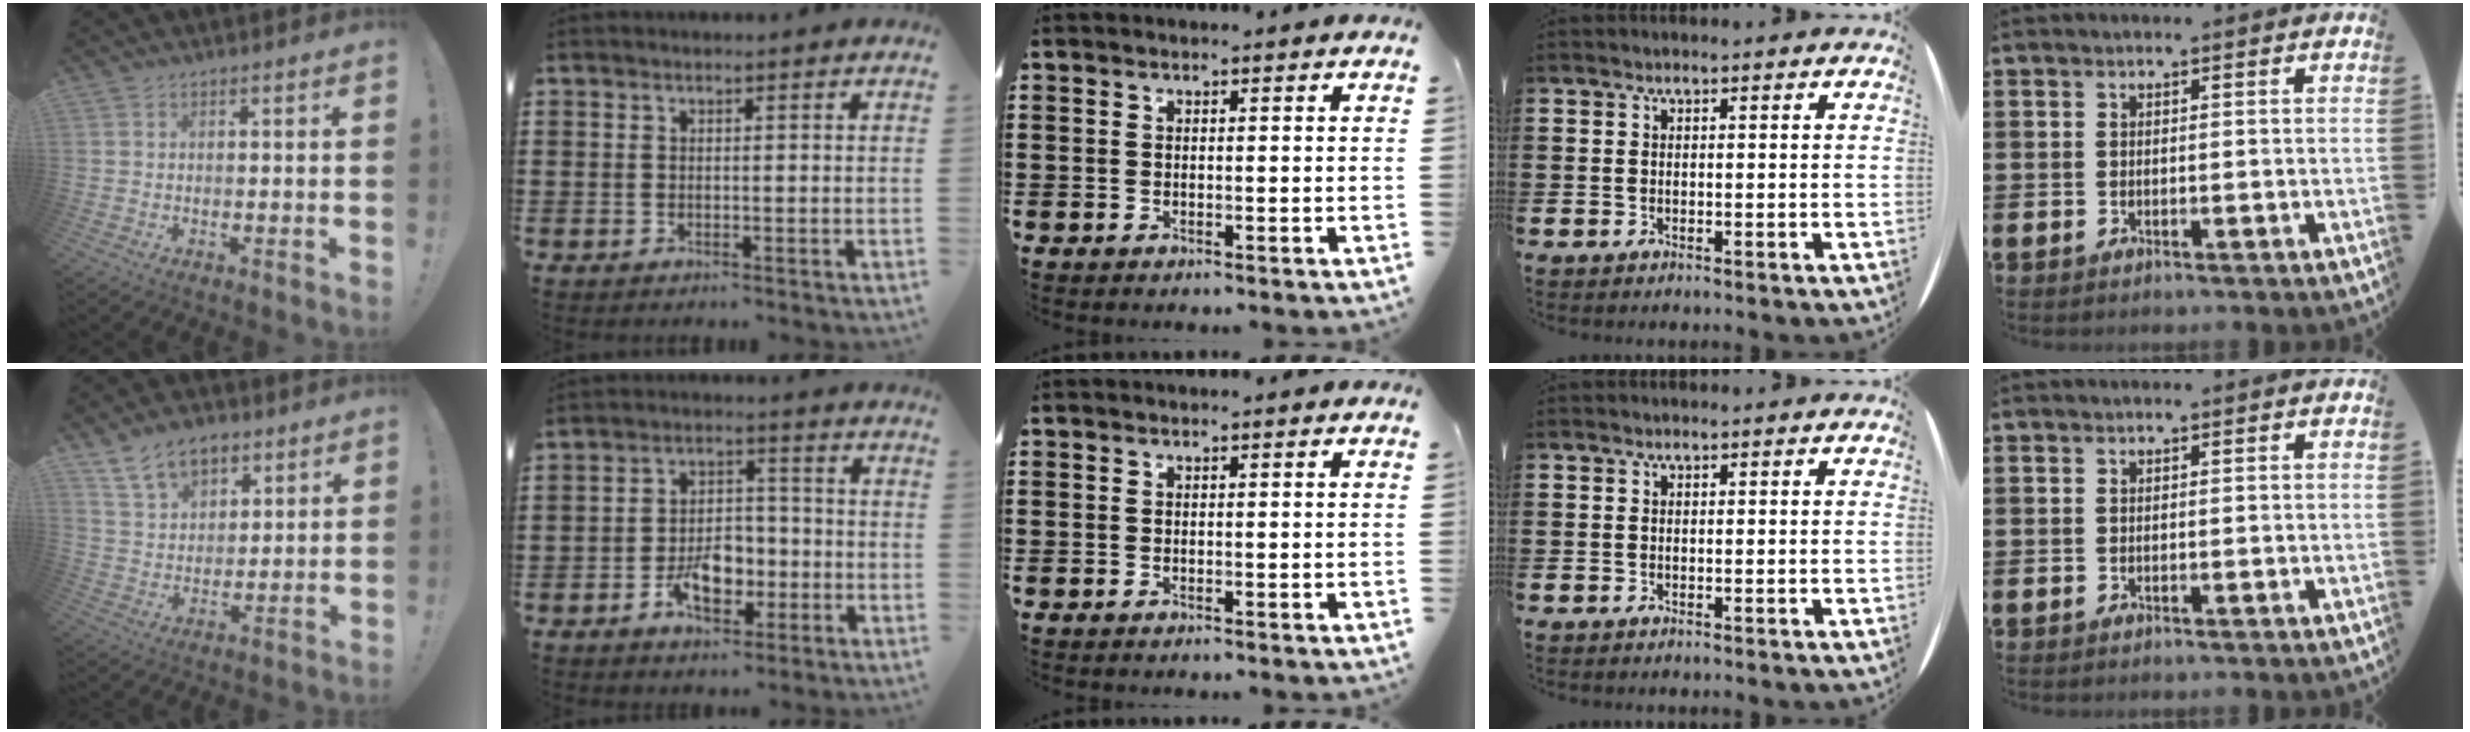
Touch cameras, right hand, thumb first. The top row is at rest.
{"thumb": {"total": 11.2, "force": [6.9, 7.3, 5.0], "torque": [-0.077, -0.031, 0.133]}, "index": {"total": 7.1, "force": [-2.9, 4.4, 4.8], "torque": [-0.078, 0.003, -0.056]}}